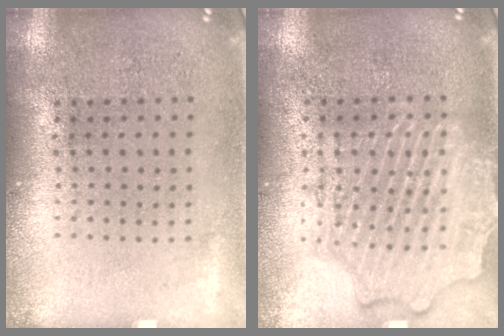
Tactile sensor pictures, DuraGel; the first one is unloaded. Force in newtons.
{"total": 2.2, "press": 2.2, "slide": 0.2}